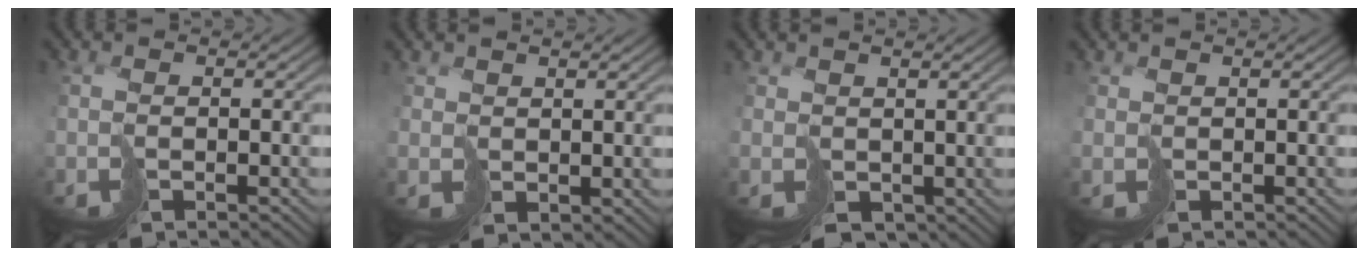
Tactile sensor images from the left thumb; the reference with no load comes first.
{"total": 1.8, "force": [1.5, 0.6, -0.7], "torque": [0.011, -0.001, 0.039]}
{"total": 2.2, "force": [0.3, 2.1, 0.6], "torque": [-0.020, -0.010, 0.011]}
{"total": 0.7, "force": [0.0, 0.5, -0.6], "torque": [0.012, -0.004, 0.006]}